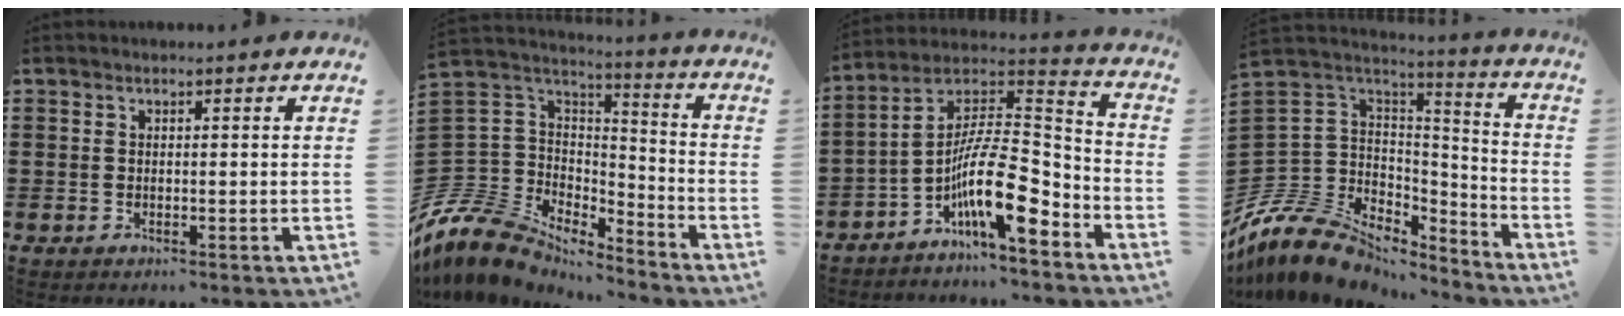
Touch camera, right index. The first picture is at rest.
{"total": 11.1, "force": [-8.6, 6.3, 2.8], "torque": [-0.112, 0.000, -0.176]}
{"total": 13.0, "force": [-6.3, 3.8, 10.8], "torque": [-0.210, -0.013, -0.123]}
{"total": 13.0, "force": [-8.5, 8.4, 5.1], "torque": [-0.141, 0.015, -0.156]}